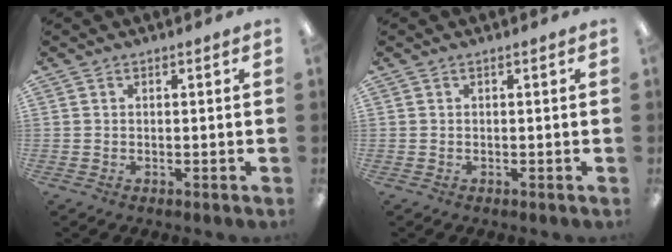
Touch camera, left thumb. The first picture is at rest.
{"total": 0.0}